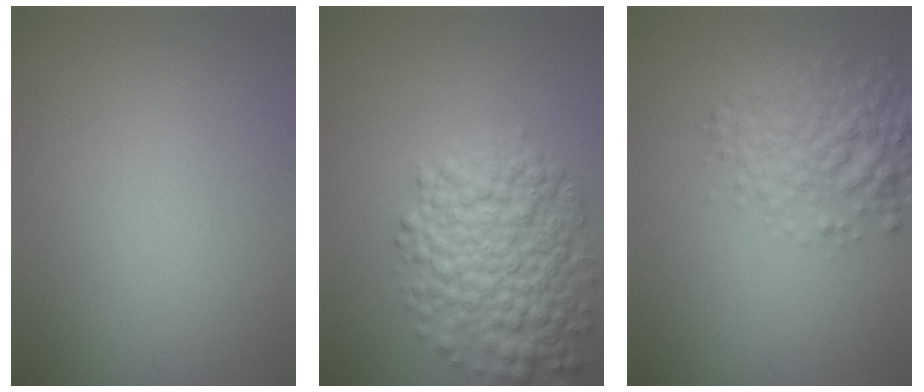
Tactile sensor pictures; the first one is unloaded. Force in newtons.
{"total": 7.1, "press": 7.1, "slide": 0.2}
{"total": 4.7, "press": 4.7, "slide": 0.1}